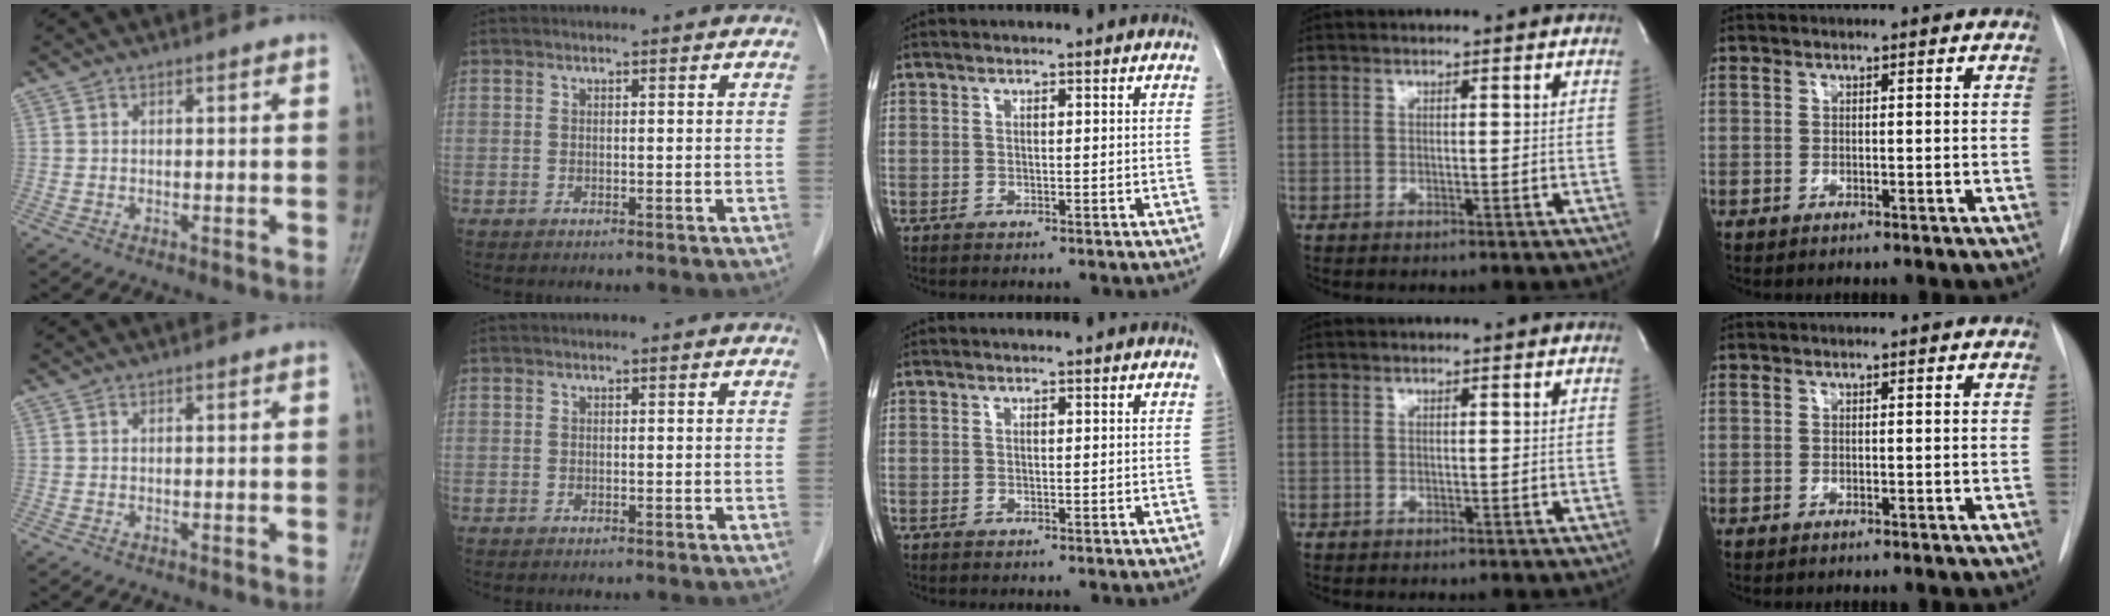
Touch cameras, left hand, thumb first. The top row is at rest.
{}